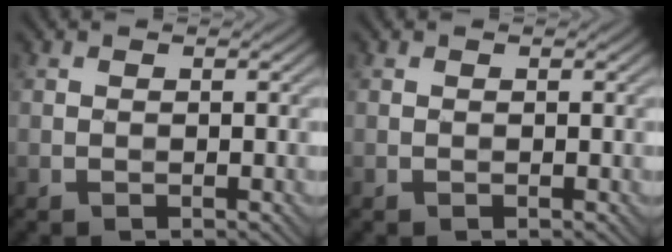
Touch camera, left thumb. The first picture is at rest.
{"total": 0.0}